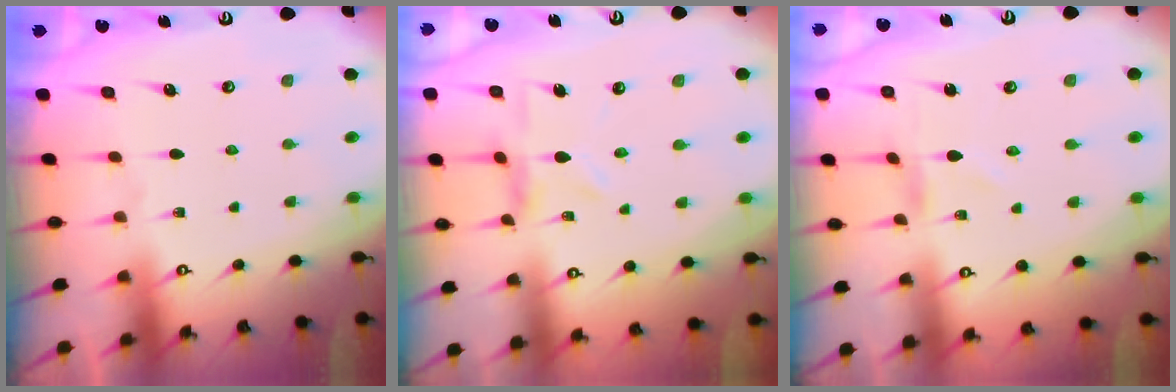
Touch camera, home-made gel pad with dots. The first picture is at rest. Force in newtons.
{"total": 4.5, "press": 4.5, "slide": 0.4}
{"total": 1.0, "press": 1.0, "slide": 0.1}